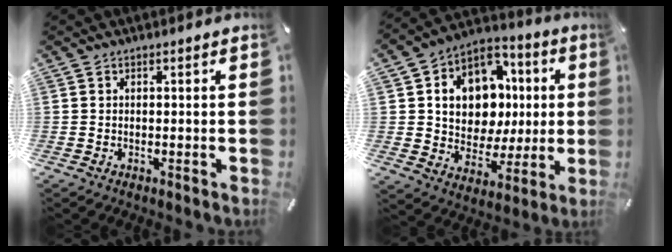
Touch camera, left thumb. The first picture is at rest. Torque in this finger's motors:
{"motor_torque": [1.56, 2.80, 1.34, -1.04, 0.32]}